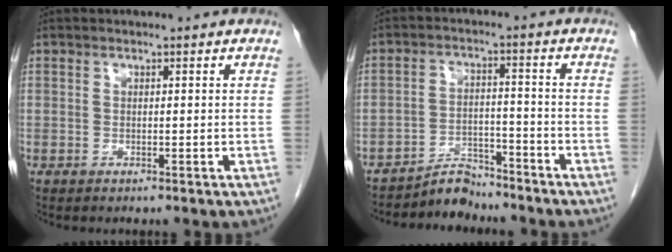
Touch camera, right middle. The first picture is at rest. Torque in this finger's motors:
{"motor_torque": [0.62, -0.72, 0.00, 0.00]}